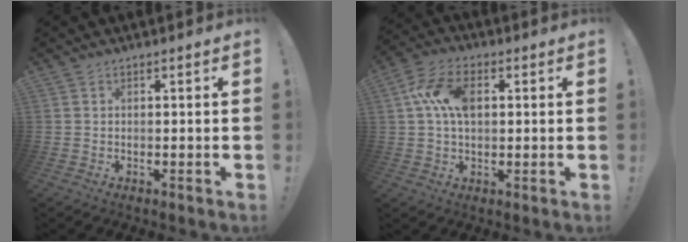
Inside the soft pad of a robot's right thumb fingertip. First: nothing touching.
{"total": 11.1, "force": [2.3, 6.9, 8.5], "torque": [-0.155, 0.011, 0.043]}